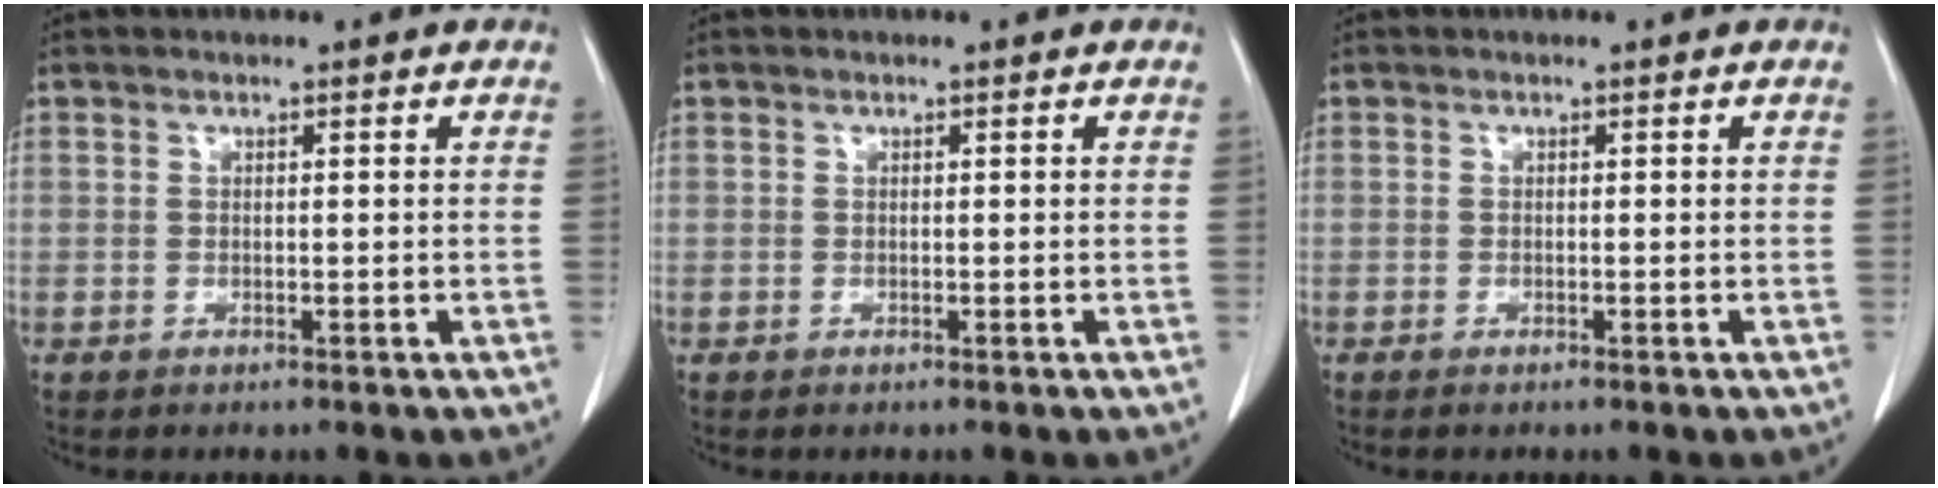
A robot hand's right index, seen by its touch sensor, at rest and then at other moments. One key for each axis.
{"total": 0.0}
{"total": 0.6, "fx": -0.4, "fy": 0.1, "fz": 0.4, "tx": -0.008, "ty": -0.002, "tz": -0.007}